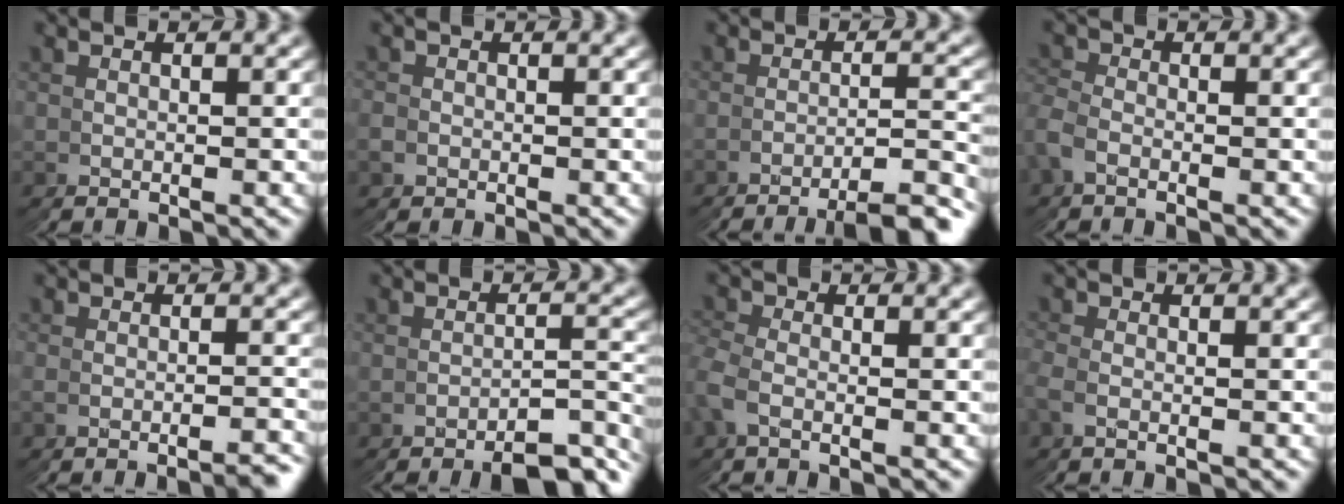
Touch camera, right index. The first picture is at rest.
{"total": 1.5, "force": [-0.3, 0.7, -1.3], "torque": [0.018, -0.005, -0.001]}
{"total": 4.5, "force": [-4.0, -2.0, 0.5], "torque": [0.011, 0.018, -0.070]}
{"total": 2.8, "force": [-1.0, -0.2, -2.6], "torque": [0.034, 0.002, -0.022]}
{"total": 2.5, "force": [-0.9, -2.0, -1.2], "torque": [0.022, 0.020, -0.024]}
{"total": 5.6, "force": [-5.4, 0.1, 1.4], "torque": [0.005, 0.005, -0.080]}
{"total": 2.4, "force": [0.3, -0.5, -2.3], "torque": [0.028, 0.005, 0.002]}
{"total": 2.0, "force": [-0.2, -1.5, -1.3], "torque": [0.016, 0.008, -0.011]}